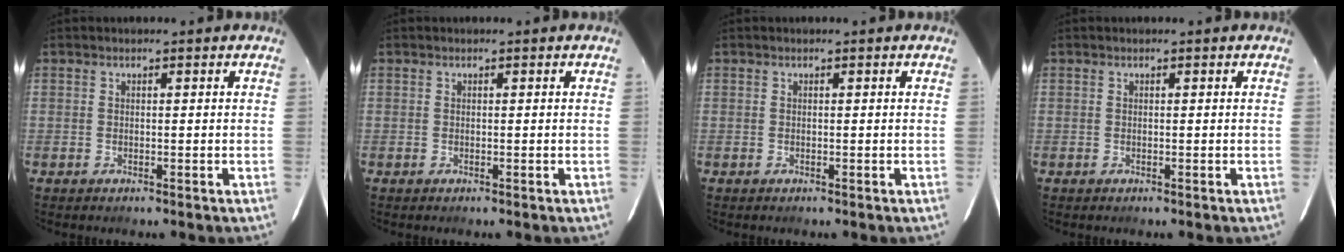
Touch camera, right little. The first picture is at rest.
{"total": 0.0}
{"total": 0.0}
{"total": 0.0}